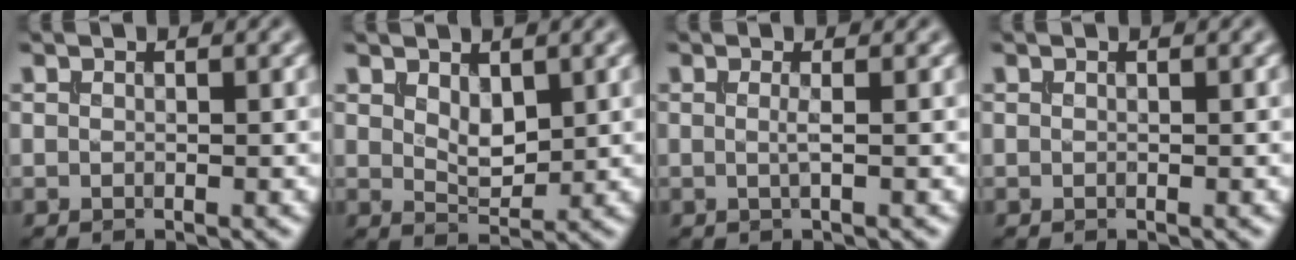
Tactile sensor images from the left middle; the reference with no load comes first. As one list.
[{"total": 2.5, "force": [1.0, 1.3, 1.8], "torque": [-0.034, -0.006, 0.025]}, {"total": 1.1, "force": [0.0, 0.2, 1.1], "torque": [-0.018, 0.000, -0.005]}, {"total": 0.0}]